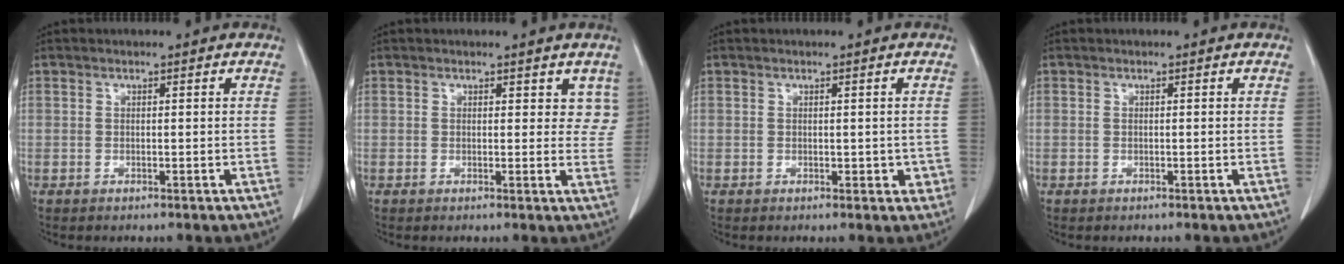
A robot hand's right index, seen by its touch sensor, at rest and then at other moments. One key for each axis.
{"total": 3.6, "fx": 2.4, "fy": 2.2, "fz": 1.5, "tx": 0.004, "ty": -0.004, "tz": 0.022}
{"total": 3.0, "fx": -0.3, "fy": 2.2, "fz": 2.1, "tx": -0.011, "ty": 0.005, "tz": 0.002}
{"total": 0.0}